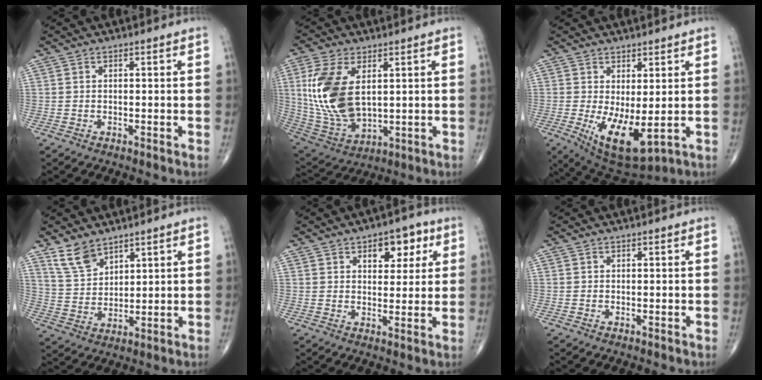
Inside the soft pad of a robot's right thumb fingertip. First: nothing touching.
{"total": 16.4, "force": [3.2, 9.1, 13.2], "torque": [-0.272, -0.018, 0.077]}
{"total": 10.4, "force": [-1.2, 4.2, 9.4], "torque": [-0.160, -0.023, 0.002]}
{"total": 6.8, "force": [5.2, 3.2, 3.0], "torque": [-0.047, -0.028, 0.112]}
{"total": 7.5, "force": [3.4, 4.4, 5.1], "torque": [-0.035, -0.011, 0.043]}
{"total": 0.0}